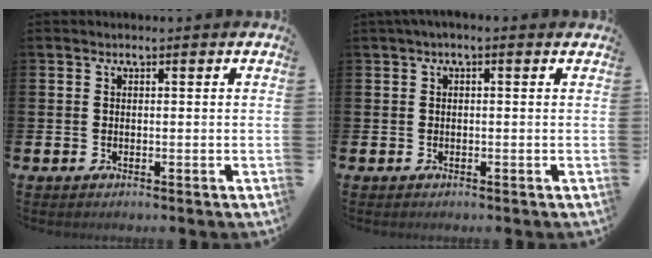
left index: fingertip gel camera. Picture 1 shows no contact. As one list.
[{"total": 0.8, "force": [-0.1, 0.1, 0.8], "torque": [-0.009, -0.001, -0.004]}]